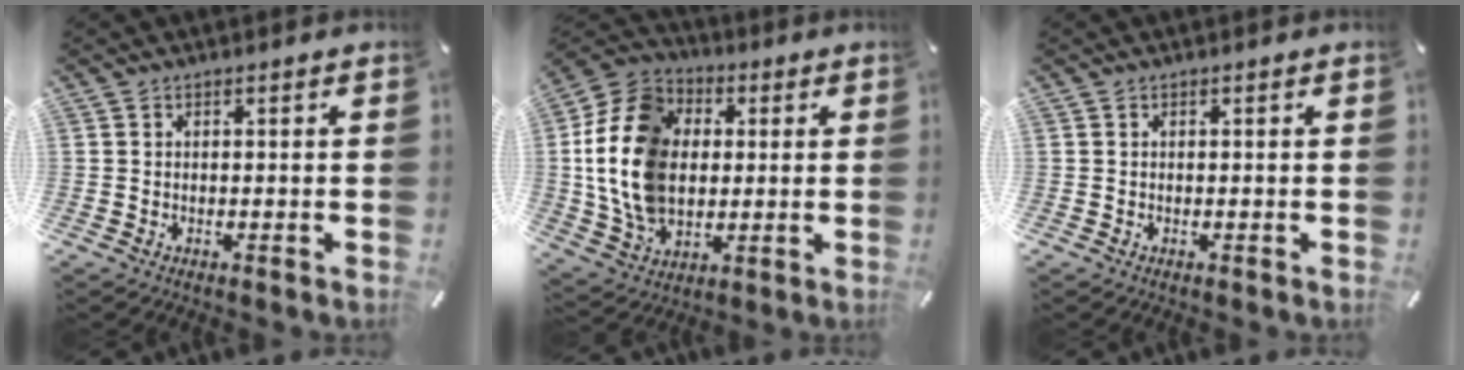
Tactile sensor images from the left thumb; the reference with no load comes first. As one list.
[{"total": 17.9, "force": [0.6, 14.3, 10.7], "torque": [-0.264, 0.007, 0.010]}, {"total": 0.0}]